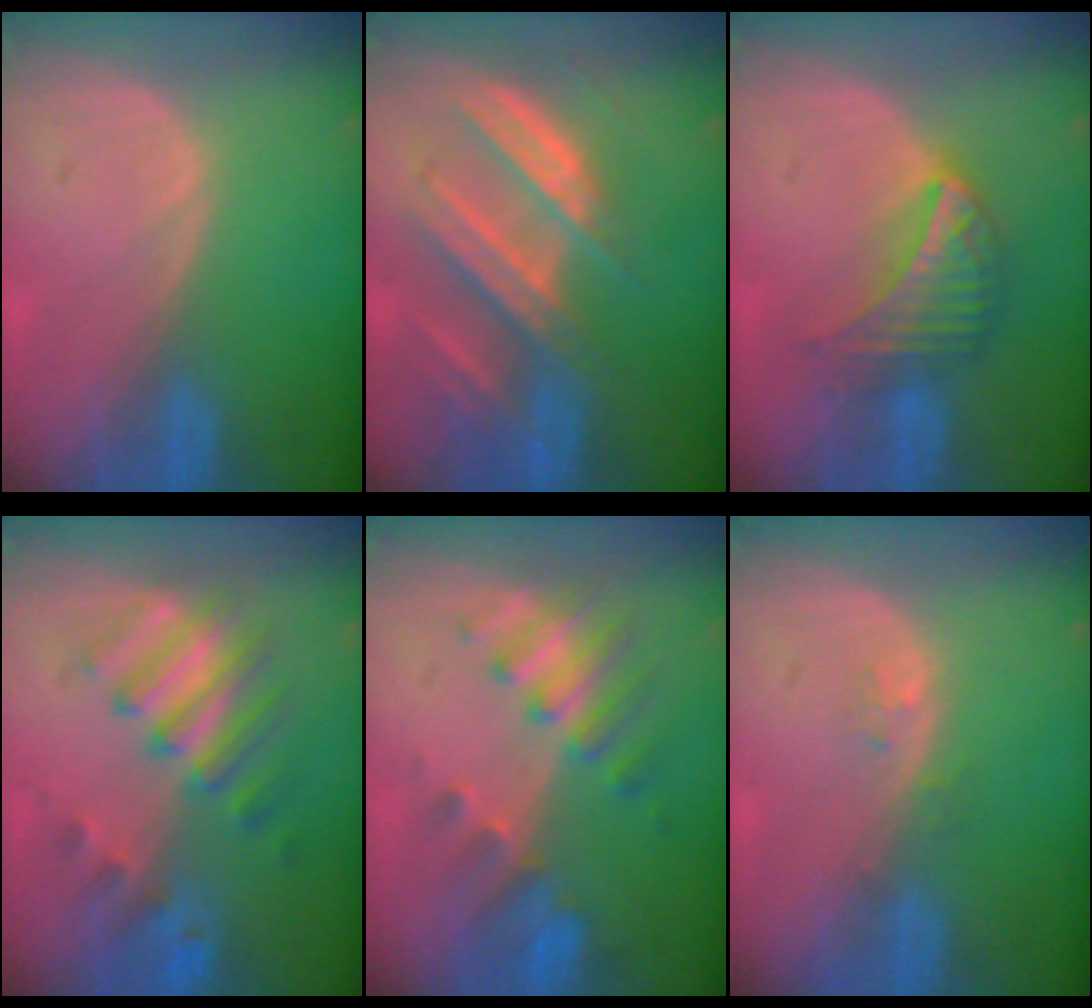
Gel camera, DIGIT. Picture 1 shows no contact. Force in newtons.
{"total": 9.1, "press": 8.3, "slide": 3.8}
{"total": 6.8, "press": 6.1, "slide": 3.0}
{"total": 8.2, "press": 7.8, "slide": 2.8}
{"total": 7.8, "press": 6.9, "slide": 3.7}
{"total": 1.2, "press": 1.2, "slide": 0.1}